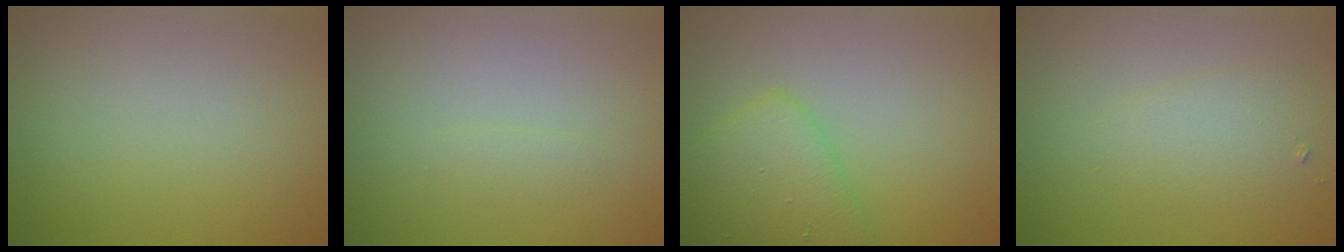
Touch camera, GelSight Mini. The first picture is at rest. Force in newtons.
{"total": 0.7, "press": 0.7, "slide": 0.0}
{"total": 3.9, "press": 3.9, "slide": 0.2}
{"total": 2.3, "press": 2.3, "slide": 0.2}